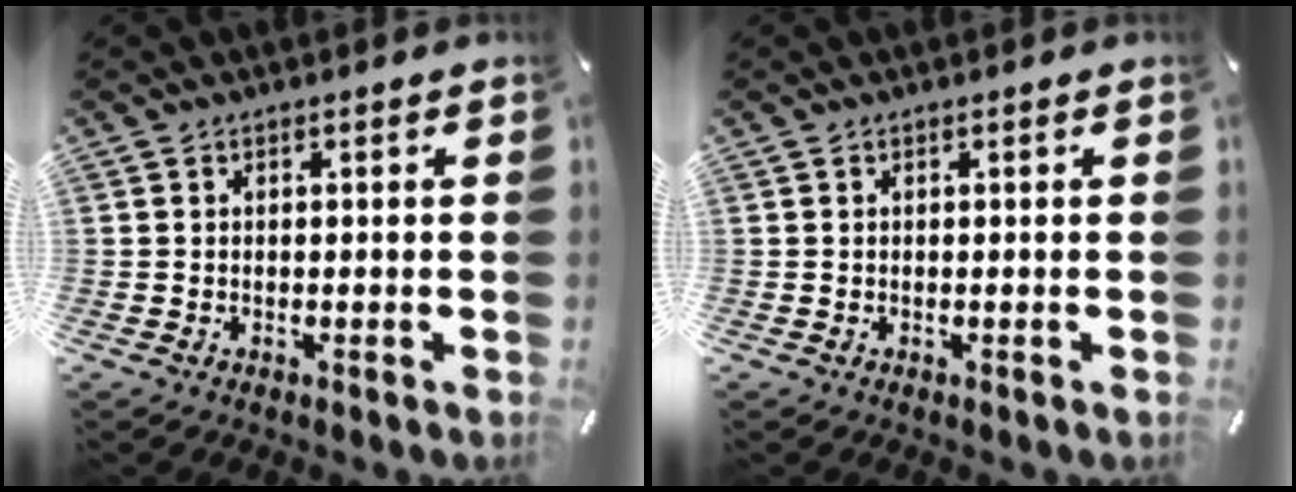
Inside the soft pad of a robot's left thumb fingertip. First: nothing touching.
{"total": 0.0}